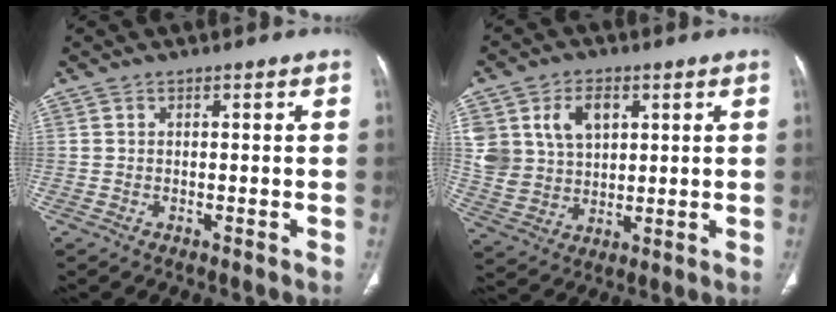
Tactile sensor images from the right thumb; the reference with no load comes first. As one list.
[{"total": 12.2, "force": [4.3, 8.9, 7.2], "torque": [-0.117, -0.010, 0.094]}]